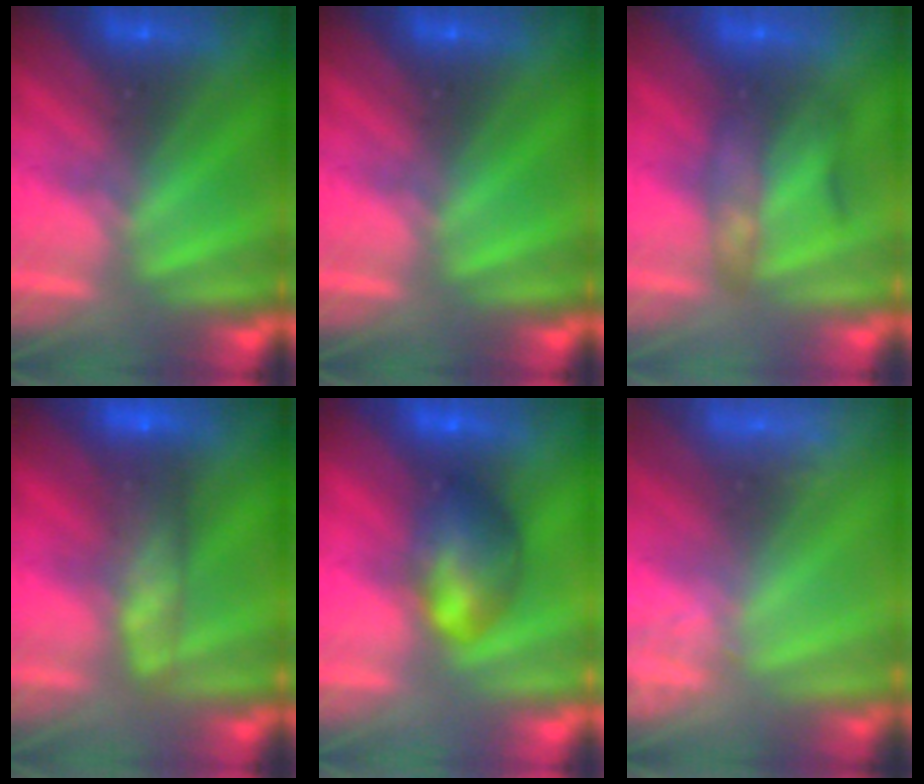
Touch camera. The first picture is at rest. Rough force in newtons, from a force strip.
{"total": 0.0}
{"total": 2.2}
{"total": 7.5}
{"total": 7.8}
{"total": 2.6}